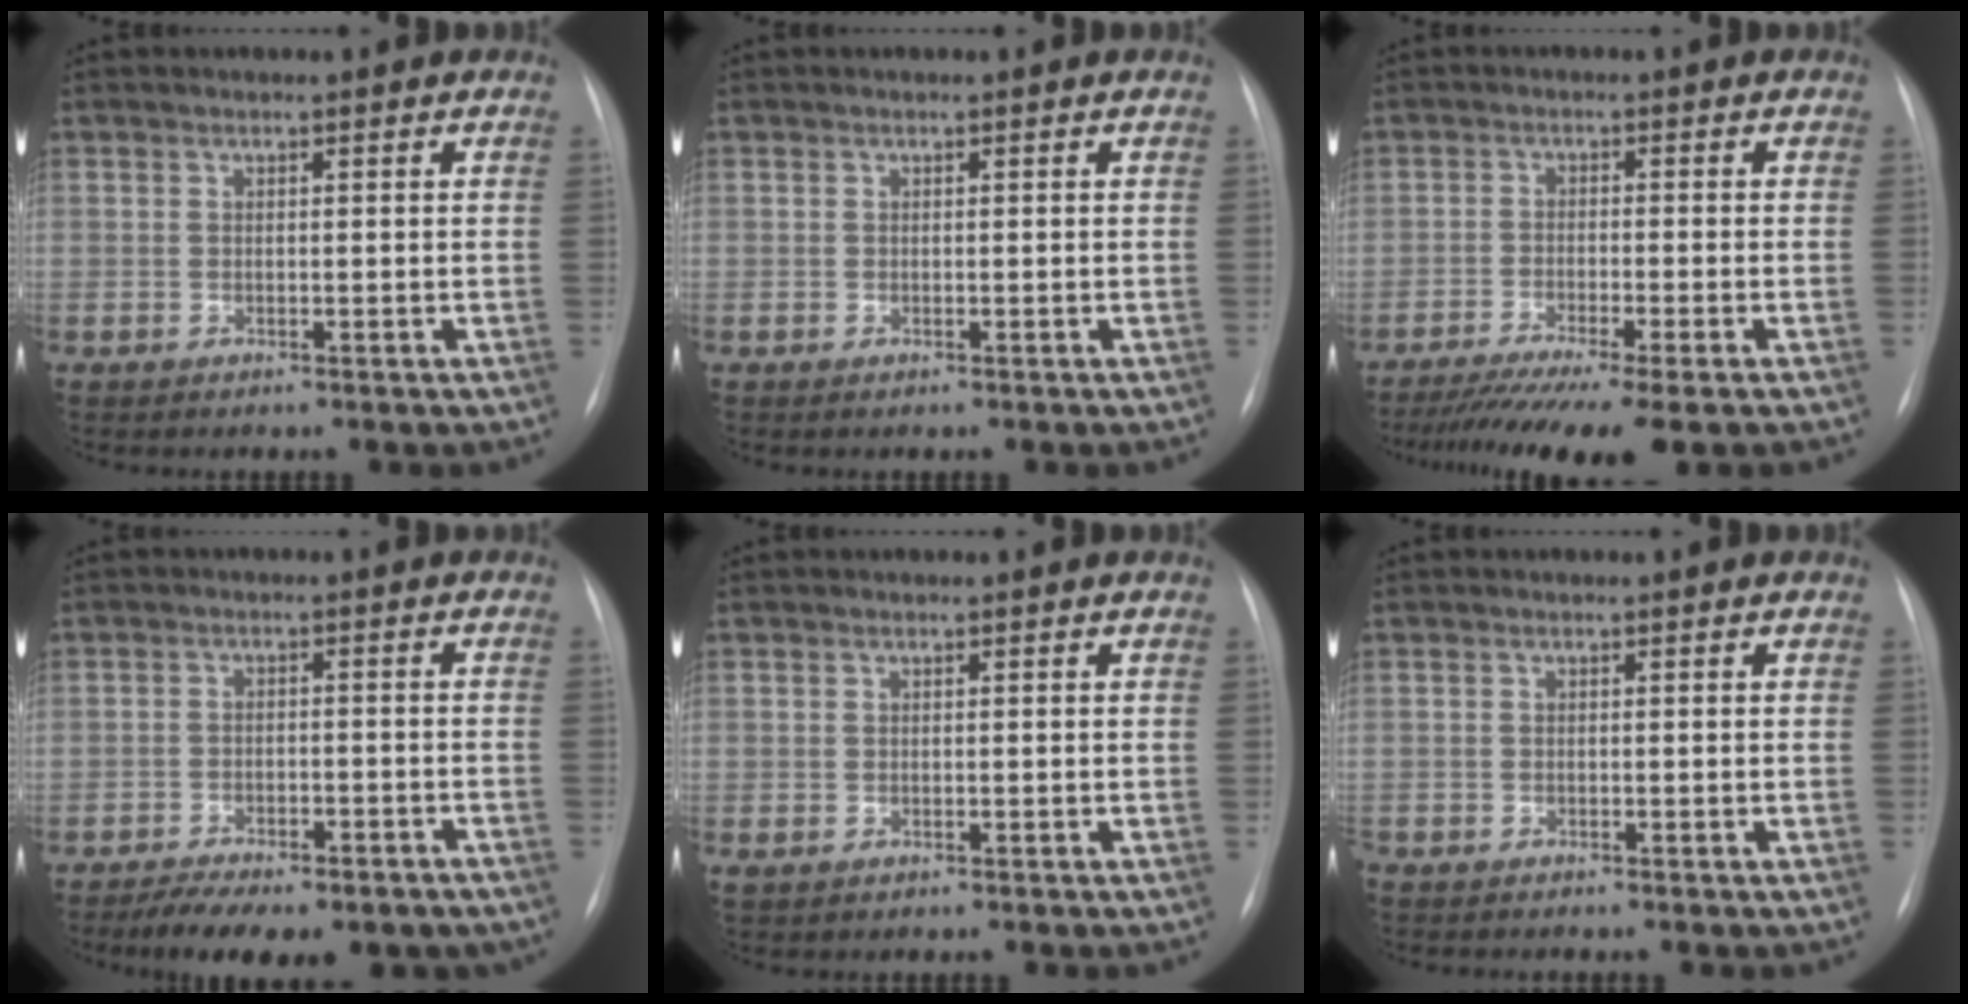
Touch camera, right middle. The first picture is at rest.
{"total": 0.0}
{"total": 10.9, "force": [-8.5, -0.3, 6.8], "torque": [-0.099, -0.026, -0.132]}
{"total": 14.5, "force": [-11.0, 5.9, 7.4], "torque": [-0.115, 0.007, -0.148]}
{"total": 0.7, "force": [-0.1, 0.6, 0.3], "torque": [-0.006, 0.003, 0.002]}
{"total": 0.6, "force": [-0.6, 0.0, 0.1], "torque": [-0.006, -0.002, -0.015]}